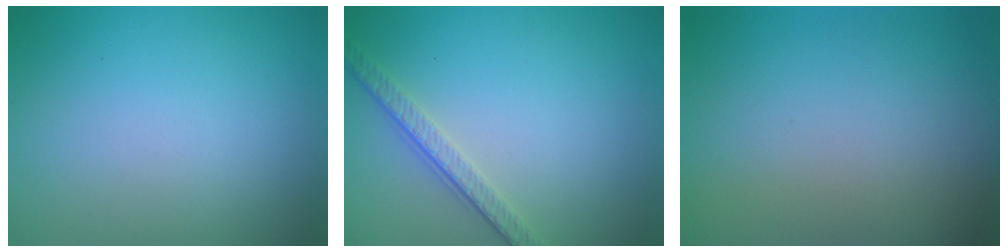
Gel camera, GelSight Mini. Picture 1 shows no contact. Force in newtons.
{"total": 3.5, "press": 2.4, "slide": 2.5}
{"total": 0.0}